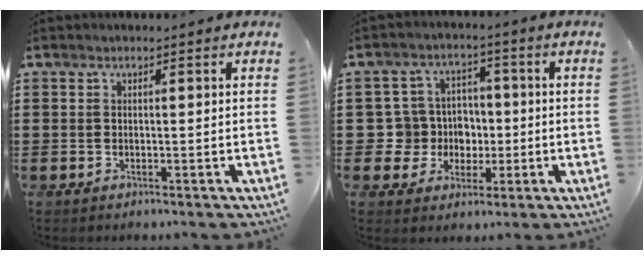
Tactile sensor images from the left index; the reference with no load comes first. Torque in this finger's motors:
{"motor_torque": [0.18, 0.36, 0.23, 0.00]}